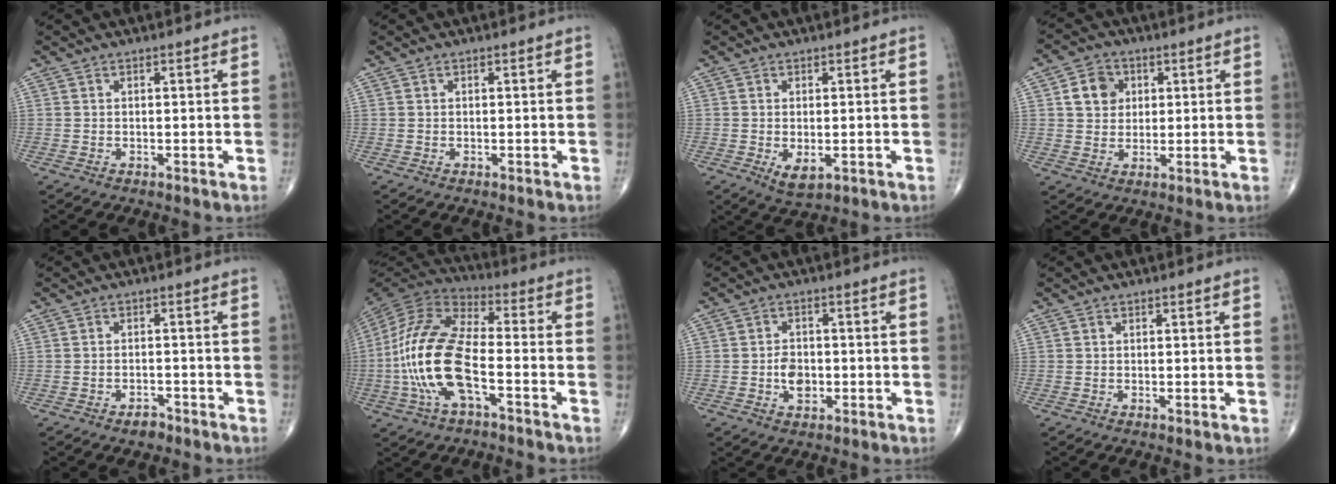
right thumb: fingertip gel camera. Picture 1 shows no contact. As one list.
[{"total": 0.0}, {"total": 4.0, "force": [-1.0, 1.9, 3.4], "torque": [-0.055, -0.010, -0.008]}, {"total": 6.5, "force": [1.7, 5.5, 3.0], "torque": [-0.025, -0.003, 0.027]}, {"total": 2.4, "force": [-1.8, 1.2, 1.1], "torque": [-0.017, 0.008, -0.027]}, {"total": 18.3, "force": [-4.5, 7.6, 16.0], "torque": [-0.345, 0.033, -0.088]}, {"total": 4.4, "force": [-0.9, 3.1, 3.0], "torque": [-0.035, 0.003, -0.017]}, {"total": 0.6, "force": [-0.1, 0.1, 0.6], "torque": [-0.013, -0.003, -0.002]}]